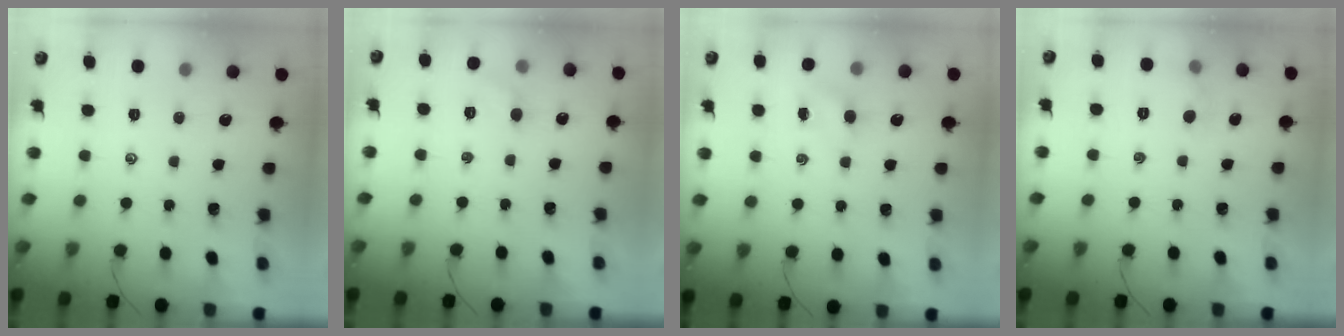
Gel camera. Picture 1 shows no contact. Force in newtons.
{"total": 6.1, "press": 5.8, "slide": 1.9}
{"total": 4.1, "press": 3.9, "slide": 1.2}
{"total": 4.1, "press": 3.8, "slide": 1.5}